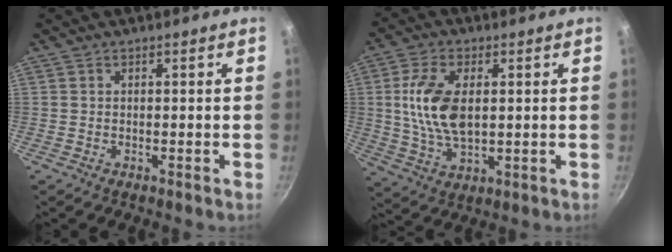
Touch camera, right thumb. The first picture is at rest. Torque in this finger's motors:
{"motor_torque": [0.34, 0.35, 1.51, 0.04, 0.49]}